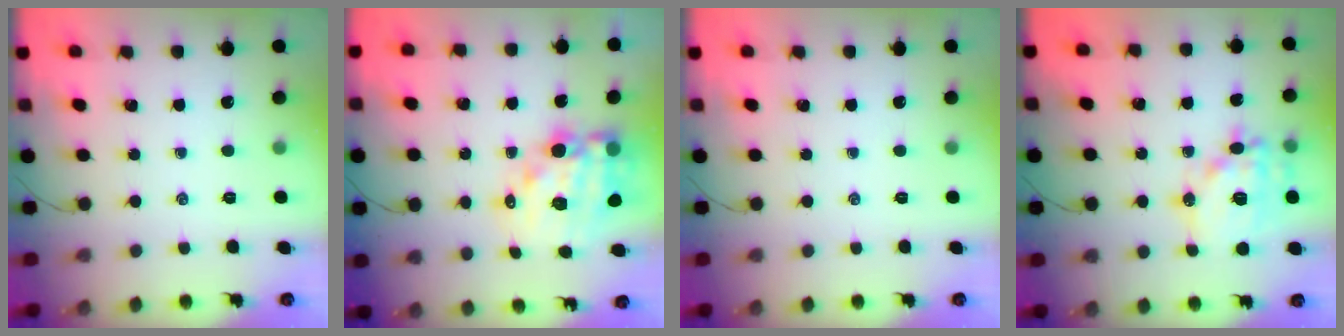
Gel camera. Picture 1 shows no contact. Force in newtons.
{"total": 15.4, "press": 14.9, "slide": 3.9}
{"total": 0.0}
{"total": 16.0, "press": 15.8, "slide": 2.4}